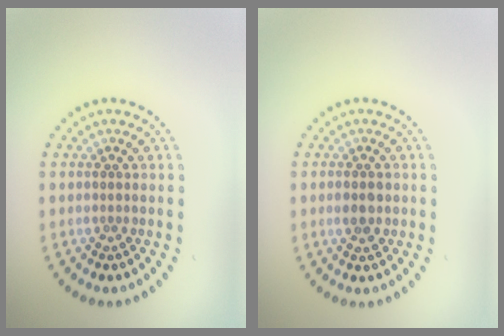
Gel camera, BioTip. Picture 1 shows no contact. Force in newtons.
{"total": 2.4, "press": 2.4, "slide": 0.2}